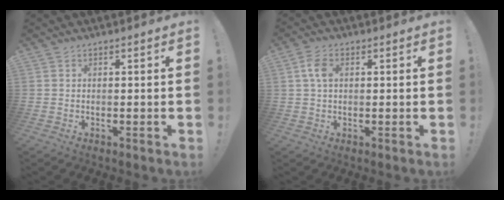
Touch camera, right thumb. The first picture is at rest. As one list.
[{"total": 4.8, "force": [1.0, 2.9, 3.7], "torque": [-0.078, 0.006, 0.018]}]